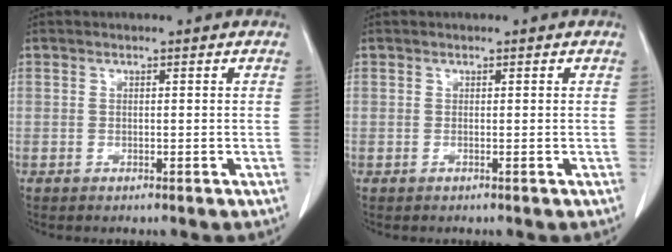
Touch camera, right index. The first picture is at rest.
{"total": 0.0}